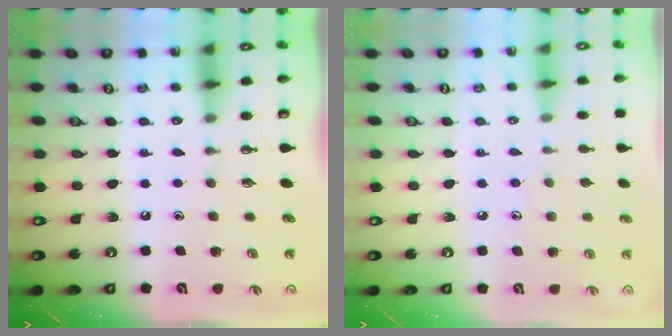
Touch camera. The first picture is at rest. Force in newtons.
{"total": 5.5, "press": 5.5, "slide": 0.4}